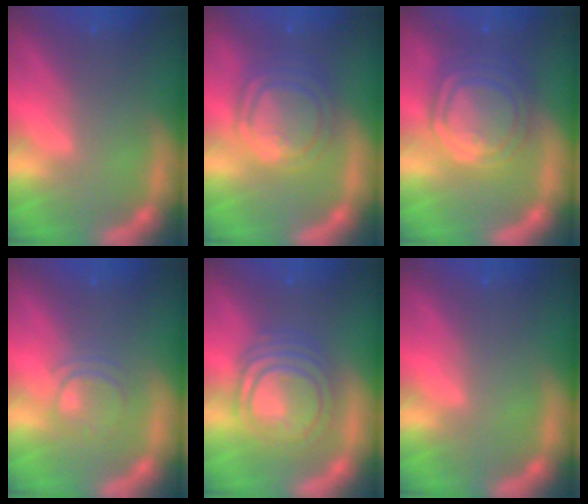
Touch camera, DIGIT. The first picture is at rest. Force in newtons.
{"total": 7.6}
{"total": 9.5}
{"total": 2.4}
{"total": 8.1}
{"total": 0.0}